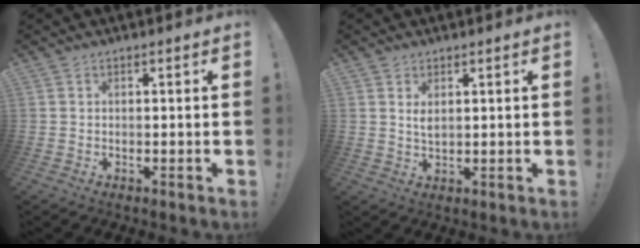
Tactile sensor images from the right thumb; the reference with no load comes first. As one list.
[{"total": 2.6, "force": [1.3, 1.1, 1.9], "torque": [-0.032, -0.006, 0.022]}]